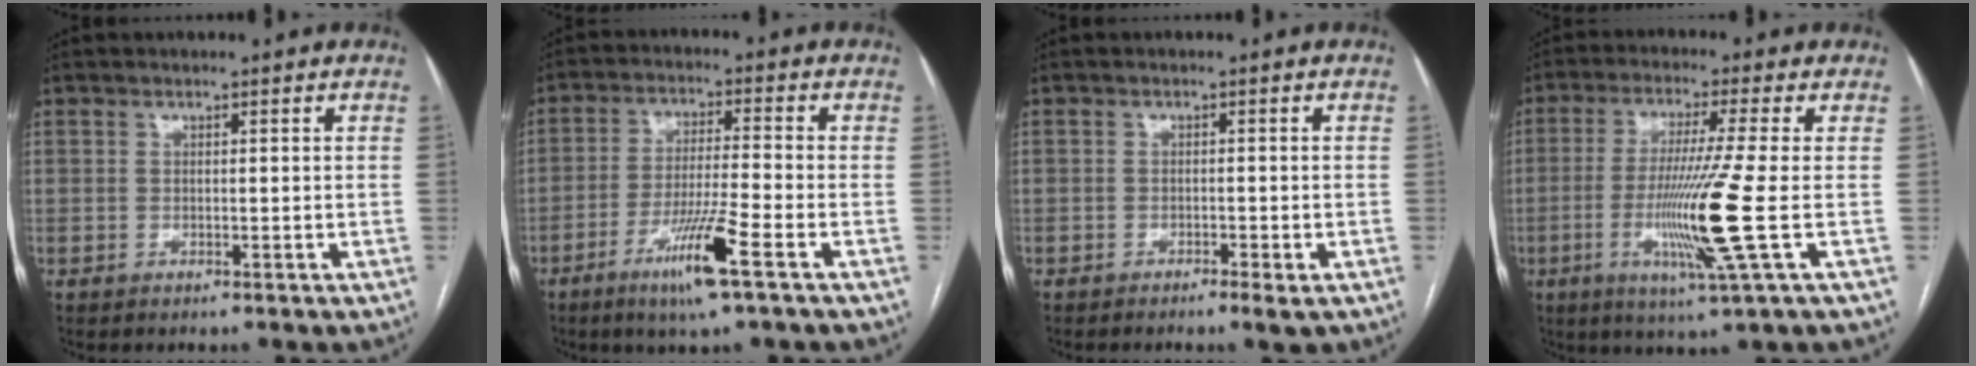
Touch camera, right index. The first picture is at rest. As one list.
[{"total": 9.4, "force": [-5.0, -0.6, 7.9], "torque": [-0.150, -0.018, -0.092]}, {"total": 2.2, "force": [-1.5, 0.2, 1.6], "torque": [-0.024, -0.003, -0.021]}, {"total": 11.7, "force": [-2.7, -2.1, 11.2], "torque": [-0.225, -0.027, -0.049]}]